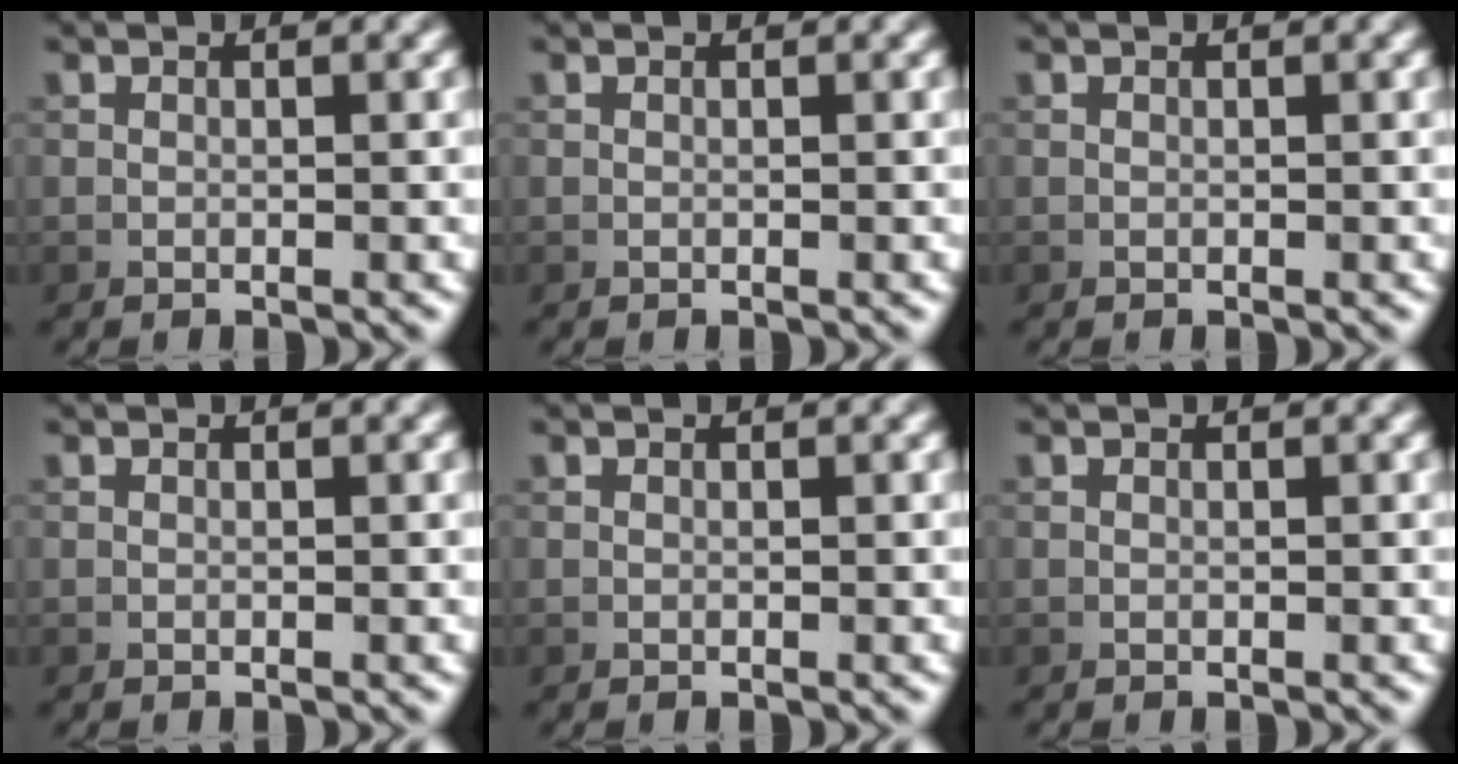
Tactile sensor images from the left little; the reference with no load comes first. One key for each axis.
{"total": 0.0}
{"total": 0.0}
{"total": 0.0}
{"total": 0.0}
{"total": 0.0}